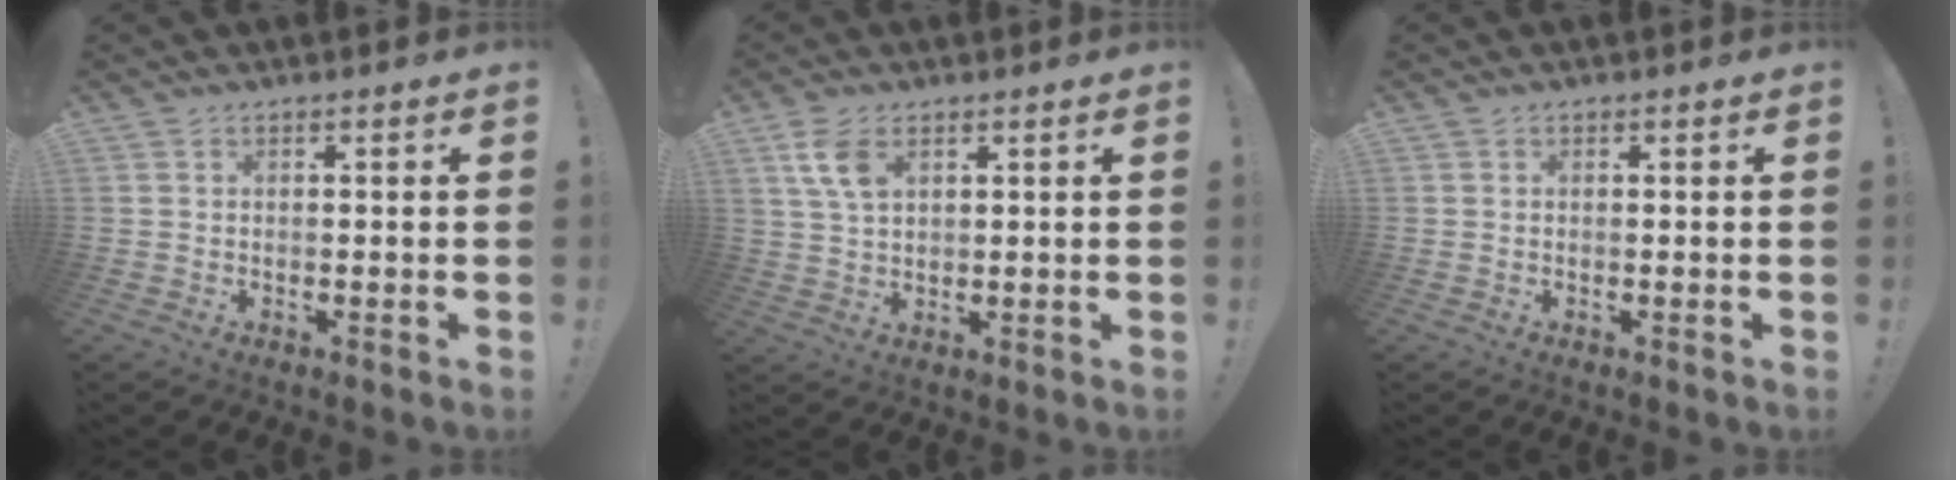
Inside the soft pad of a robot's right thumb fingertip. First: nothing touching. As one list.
[{"total": 7.3, "force": [3.5, 4.1, 4.9], "torque": [-0.091, -0.011, 0.066]}, {"total": 0.0}]